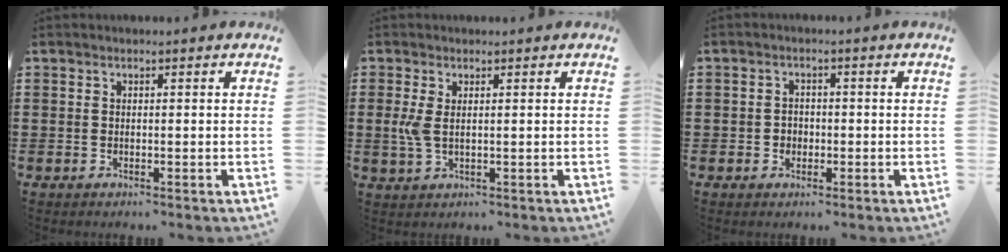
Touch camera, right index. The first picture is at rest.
{"total": 3.1, "force": [0.7, 1.4, 2.7], "torque": [-0.072, -0.001, 0.007]}
{"total": 1.8, "force": [-0.7, 1.6, 0.4], "torque": [-0.012, 0.003, -0.016]}